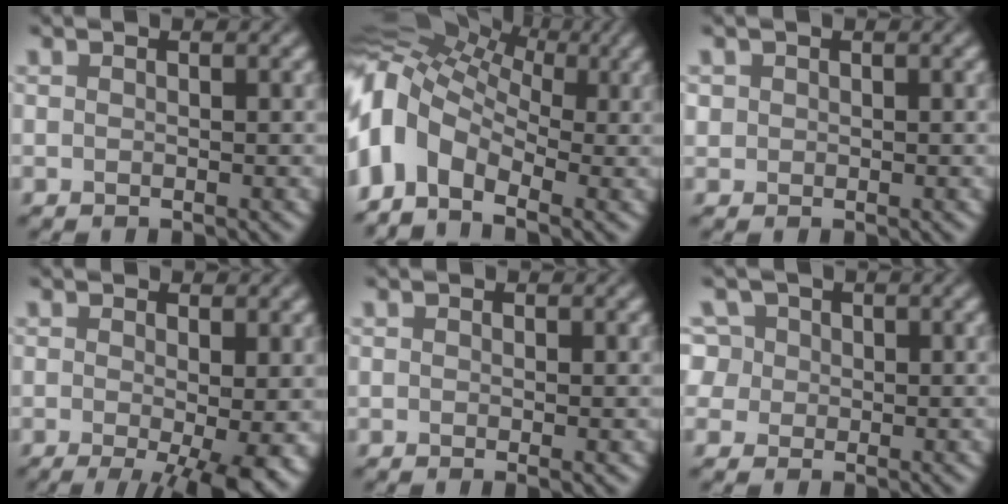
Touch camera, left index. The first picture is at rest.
{"total": 13.1, "force": [-1.2, 9.2, 9.2], "torque": [-0.197, 0.005, -0.033]}
{"total": 0.7, "force": [0.1, 0.6, 0.1], "torque": [-0.001, -0.004, 0.005]}
{"total": 6.0, "force": [-1.4, 1.2, 5.8], "torque": [-0.082, -0.017, -0.015]}
{"total": 0.7, "force": [0.1, 0.0, 0.7], "torque": [-0.011, -0.003, -0.001]}
{"total": 6.1, "force": [2.4, 4.8, 2.8], "torque": [-0.059, 0.025, 0.018]}